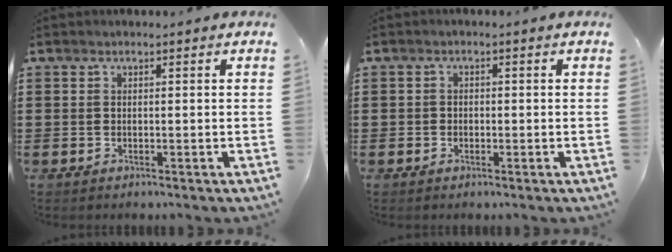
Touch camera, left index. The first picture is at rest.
{"total": 1.0, "force": [-0.5, 0.9, 0.3], "torque": [-0.009, 0.003, -0.011]}